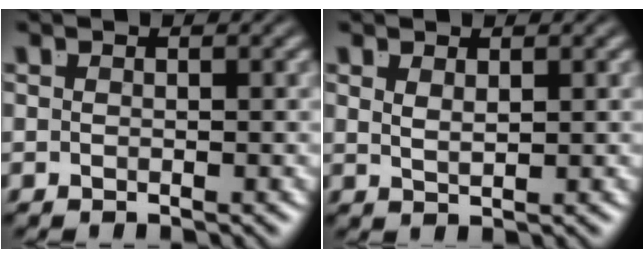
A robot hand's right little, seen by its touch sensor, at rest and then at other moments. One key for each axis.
{"total": 1.2, "fx": 0.8, "fy": -0.6, "fz": 0.7, "tx": -0.017, "ty": -0.014, "tz": 0.030}